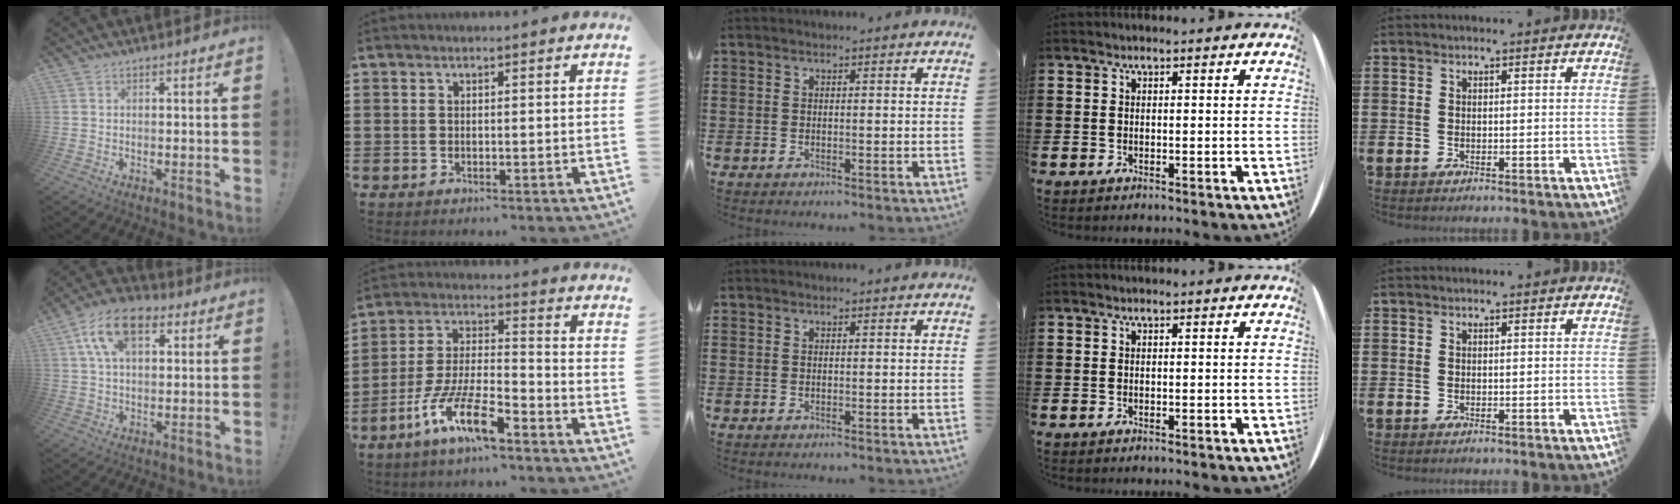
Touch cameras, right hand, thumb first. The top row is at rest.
{"thumb": {"total": 13.7, "force": [5.3, 7.7, 10.0], "torque": [-0.178, 0.002, 0.097]}, "index": {"total": 10.7, "force": [-7.4, 2.3, 7.4], "torque": [-0.169, 0.000, -0.146]}}